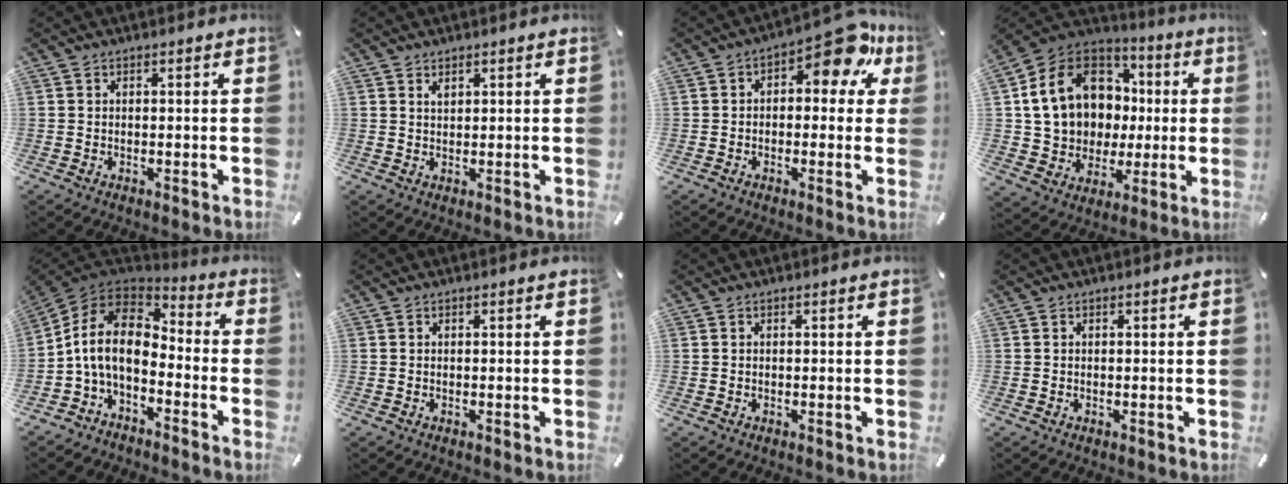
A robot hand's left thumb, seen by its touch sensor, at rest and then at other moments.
{"total": 1.3, "force": [1.0, 0.6, 0.6], "torque": [-0.013, -0.001, 0.019]}
{"total": 11.2, "force": [5.8, 5.1, 8.2], "torque": [-0.101, -0.041, 0.097]}
{"total": 17.4, "force": [3.4, 14.5, 9.0], "torque": [-0.193, -0.017, 0.079]}
{"total": 11.9, "force": [-2.6, 7.6, 8.8], "torque": [-0.189, 0.018, -0.050]}
{"total": 0.0}
{"total": 0.0}
{"total": 0.0}